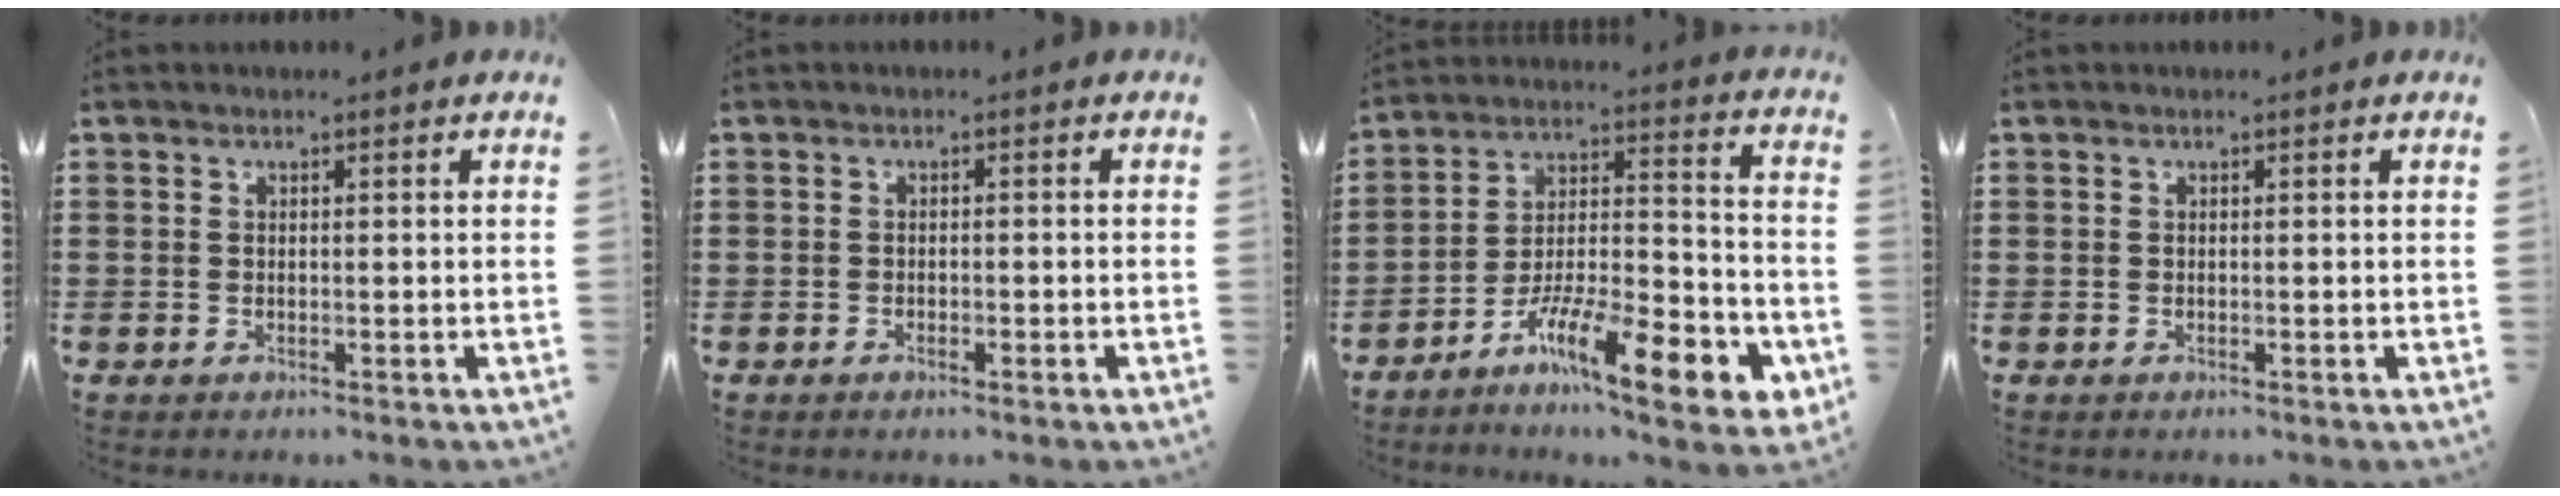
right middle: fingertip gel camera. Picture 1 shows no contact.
{"total": 0.9, "force": [-0.6, 0.2, 0.6], "torque": [-0.014, -0.004, -0.011]}
{"total": 13.8, "force": [-9.1, 3.1, 9.9], "torque": [-0.166, 0.017, -0.162]}
{"total": 0.0}